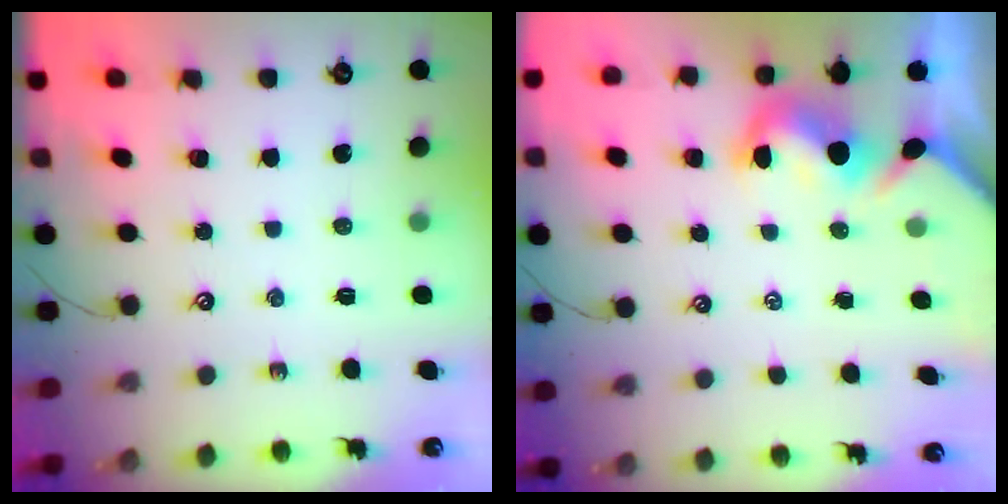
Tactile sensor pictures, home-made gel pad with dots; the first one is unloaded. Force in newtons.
{"total": 2.6, "press": 2.4, "slide": 1.0}